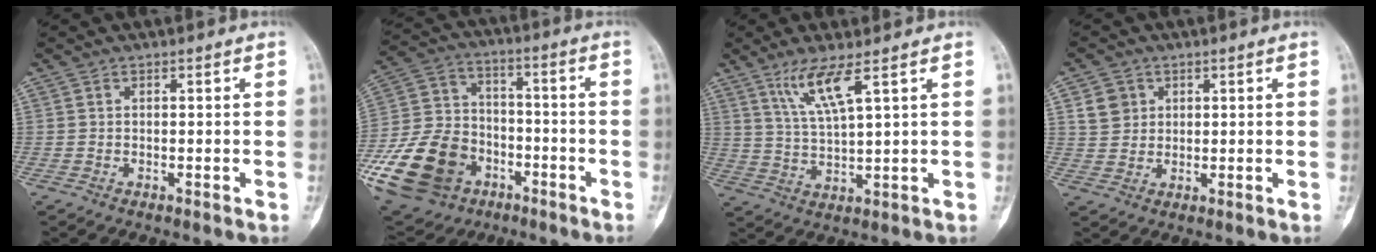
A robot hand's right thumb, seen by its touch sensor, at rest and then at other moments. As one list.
[{"total": 23.8, "force": [-9.5, 17.8, 12.6], "torque": [-0.273, 0.057, -0.155]}, {"total": 7.3, "force": [4.2, 0.4, 6.0], "torque": [-0.130, -0.027, 0.093]}, {"total": 4.5, "force": [1.9, 3.9, 1.4], "torque": [-0.008, -0.007, 0.038]}]